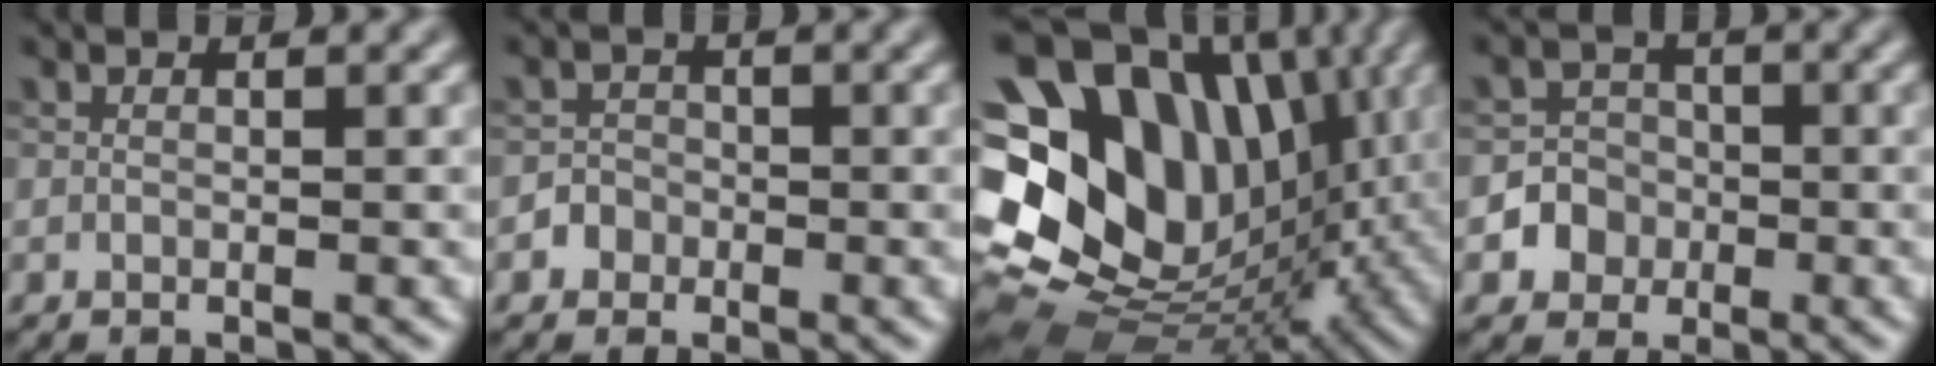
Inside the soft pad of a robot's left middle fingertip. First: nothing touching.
{"total": 2.0, "force": [-1.0, 1.7, 0.2], "torque": [0.019, 0.003, -0.022]}
{"total": 19.6, "force": [3.2, 14.4, 12.9], "torque": [-0.216, 0.010, 0.083]}
{"total": 4.5, "force": [-1.5, 4.2, 0.5], "torque": [0.023, 0.007, -0.039]}